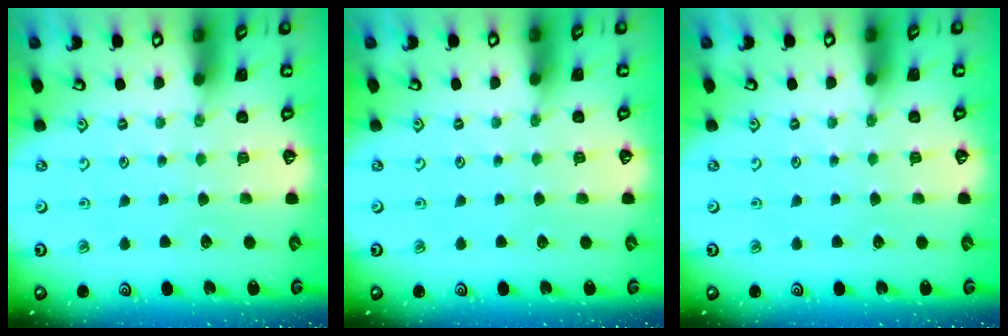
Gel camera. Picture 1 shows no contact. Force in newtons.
{"total": 0.0}
{"total": 0.0}